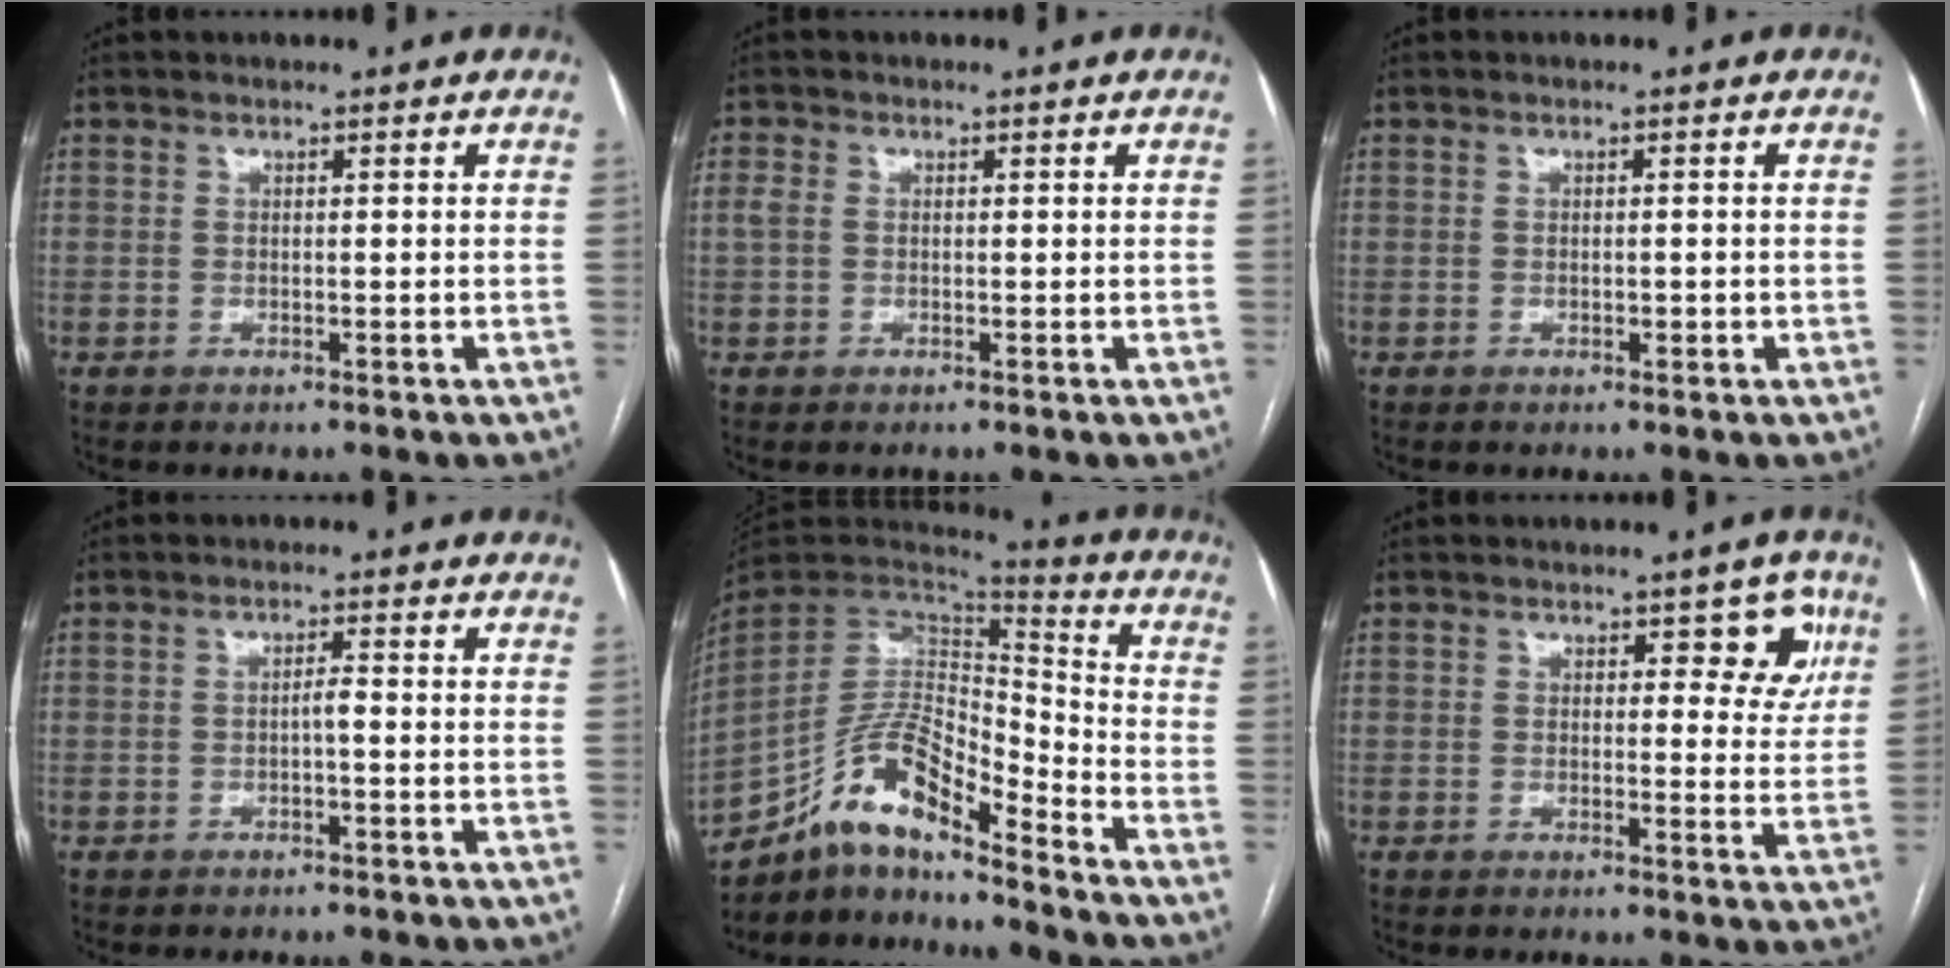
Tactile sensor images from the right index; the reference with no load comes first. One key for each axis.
{"total": 1.8, "fx": 0.1, "fy": 1.4, "fz": 1.1, "tx": -0.035, "ty": 0.011, "tz": 0.003}
{"total": 0.9, "fx": -0.3, "fy": 0.5, "fz": 0.7, "tx": -0.012, "ty": 0.001, "tz": -0.002}
{"total": 1.4, "fx": -0.4, "fy": 0.2, "fz": 1.4, "tx": -0.022, "ty": 0.003, "tz": -0.008}
{"total": 13.9, "fx": -10.7, "fy": 3.3, "fz": 8.2, "tx": -0.147, "ty": 0.029, "tz": -0.194}
{"total": 5.6, "fx": 2.6, "fy": 2.7, "fz": 4.1, "tx": -0.030, "ty": 0.006, "tz": 0.026}